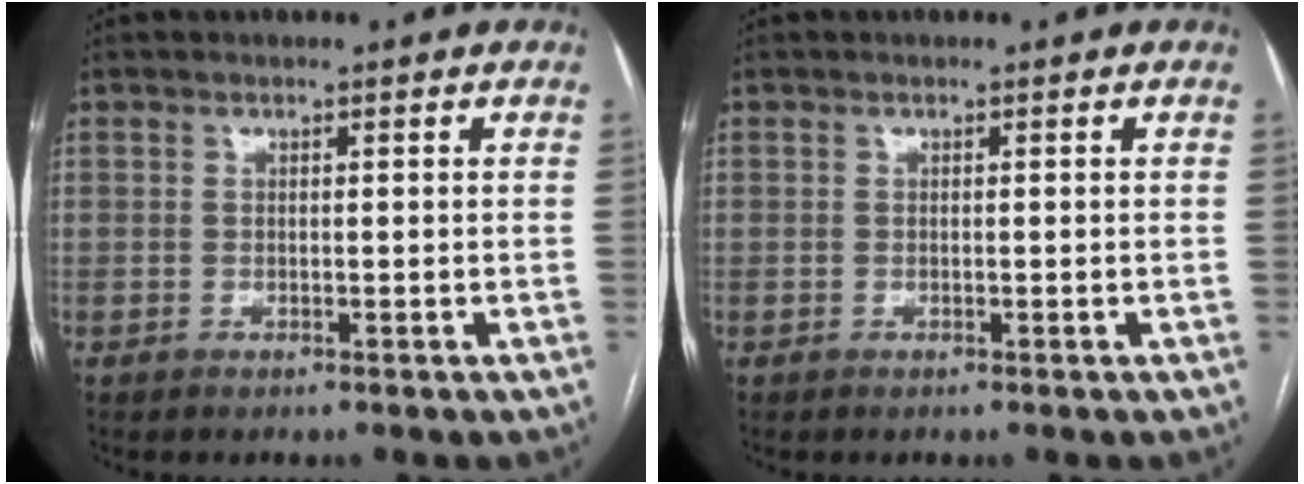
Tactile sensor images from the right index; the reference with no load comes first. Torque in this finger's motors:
{"motor_torque": [0.00, 0.00, 0.00, 0.00]}